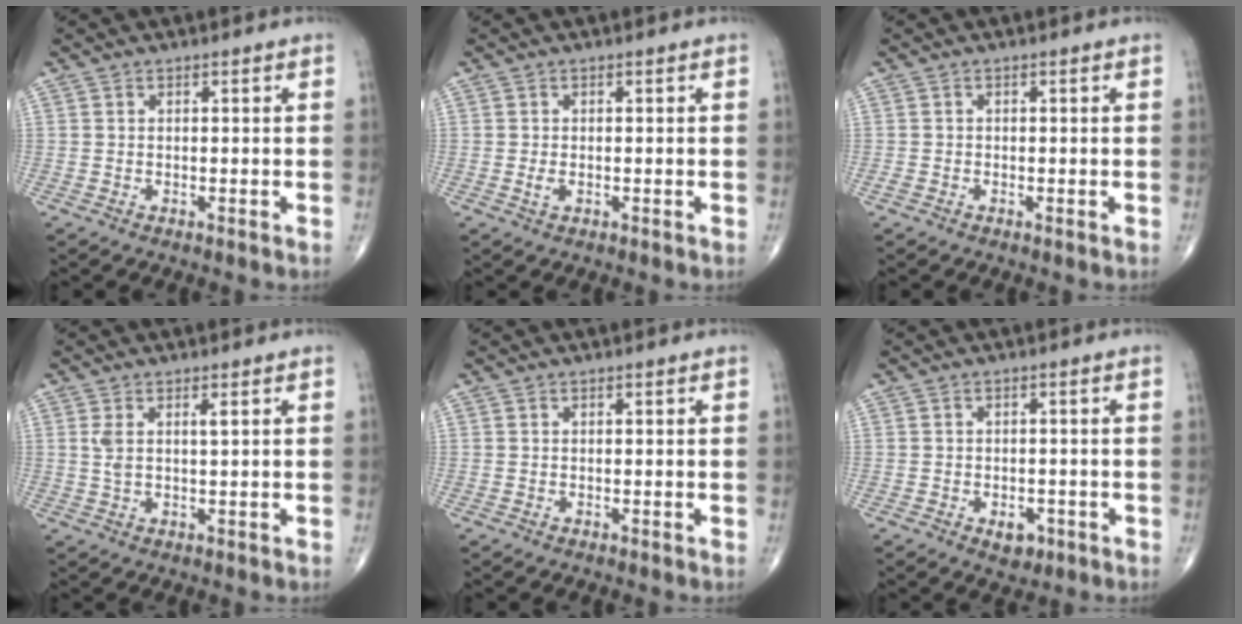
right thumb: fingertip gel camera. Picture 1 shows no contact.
{"total": 1.3, "force": [-0.2, 0.7, 1.1], "torque": [-0.023, -0.001, -0.004]}
{"total": 0.9, "force": [-0.4, 0.5, 0.6], "torque": [-0.015, -0.001, -0.008]}
{"total": 2.9, "force": [1.1, 0.7, 2.6], "torque": [-0.058, 0.001, 0.026]}
{"total": 0.0}
{"total": 3.3, "force": [-1.4, 2.2, 2.0], "torque": [-0.014, 0.003, -0.015]}